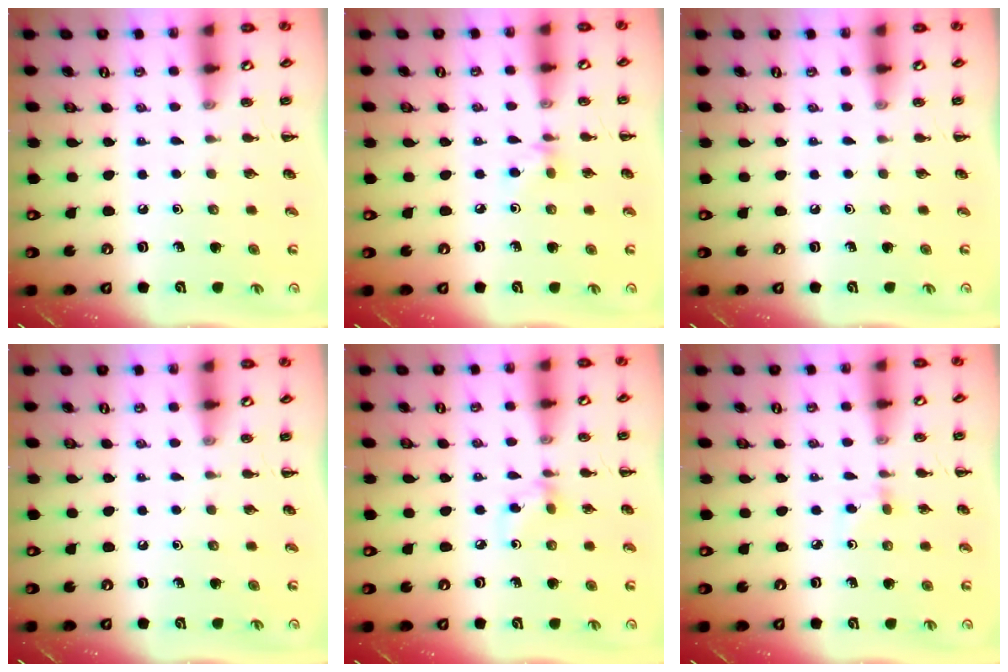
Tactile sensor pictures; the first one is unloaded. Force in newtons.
{"total": 4.4, "press": 4.1, "slide": 1.7}
{"total": 0.0}
{"total": 0.0}
{"total": 3.5, "press": 3.4, "slide": 0.7}
{"total": 2.5, "press": 2.3, "slide": 1.0}